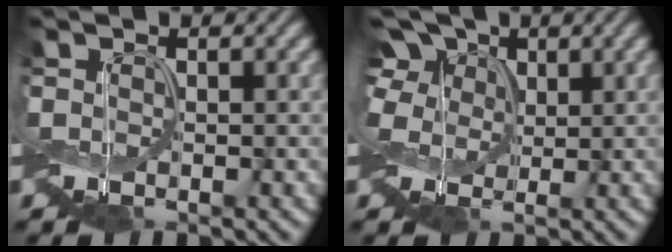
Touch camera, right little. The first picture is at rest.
{"total": 5.0, "force": [1.8, 3.8, 2.7], "torque": [-0.085, 0.029, 0.018]}